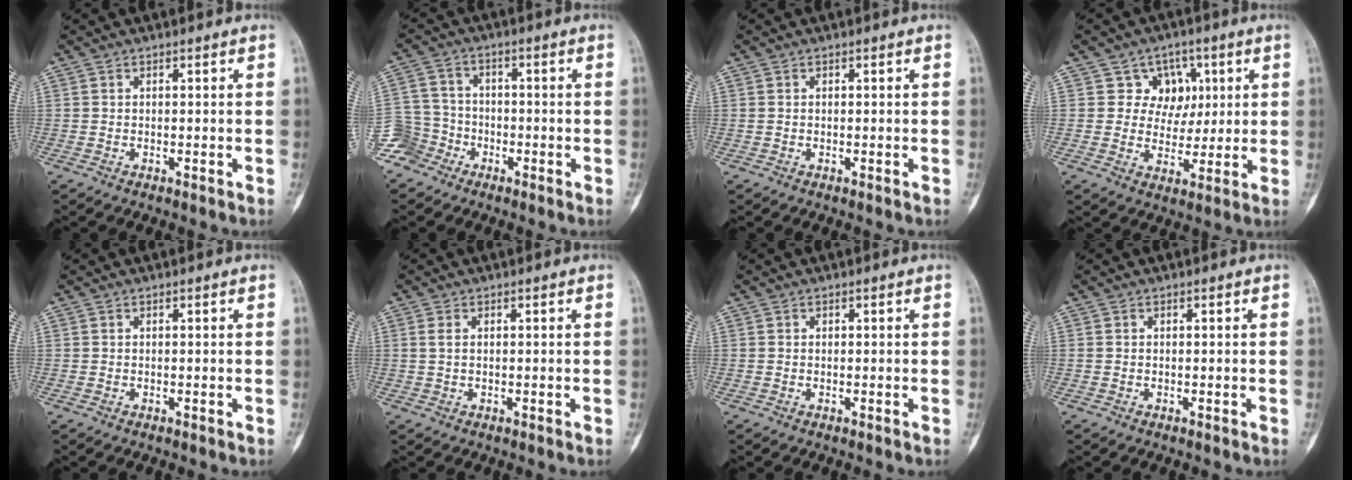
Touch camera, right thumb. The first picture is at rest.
{"total": 6.9, "force": [-4.4, 5.3, 0.0], "torque": [0.027, 0.037, -0.098]}
{"total": 0.0}
{"total": 7.6, "force": [2.7, 6.8, 2.3], "torque": [0.012, -0.002, 0.041]}
{"total": 0.0}
{"total": 1.5, "force": [0.3, 0.9, 1.2], "torque": [-0.030, 0.002, 0.006]}
{"total": 0.0}
{"total": 0.0}